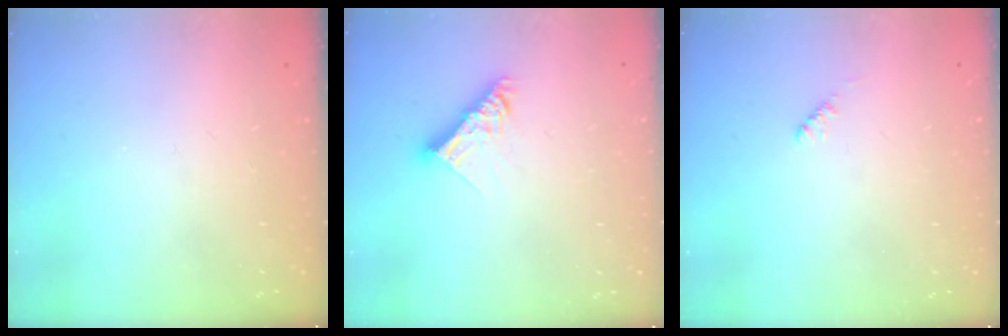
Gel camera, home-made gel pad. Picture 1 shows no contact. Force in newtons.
{"total": 9.8, "press": 9.8, "slide": 0.8}
{"total": 3.1, "press": 3.1, "slide": 0.6}